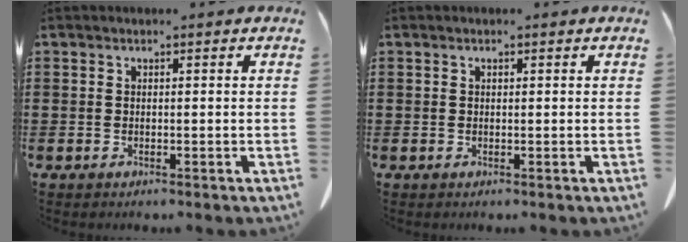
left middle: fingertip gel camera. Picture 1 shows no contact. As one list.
[{"total": 0.0}]